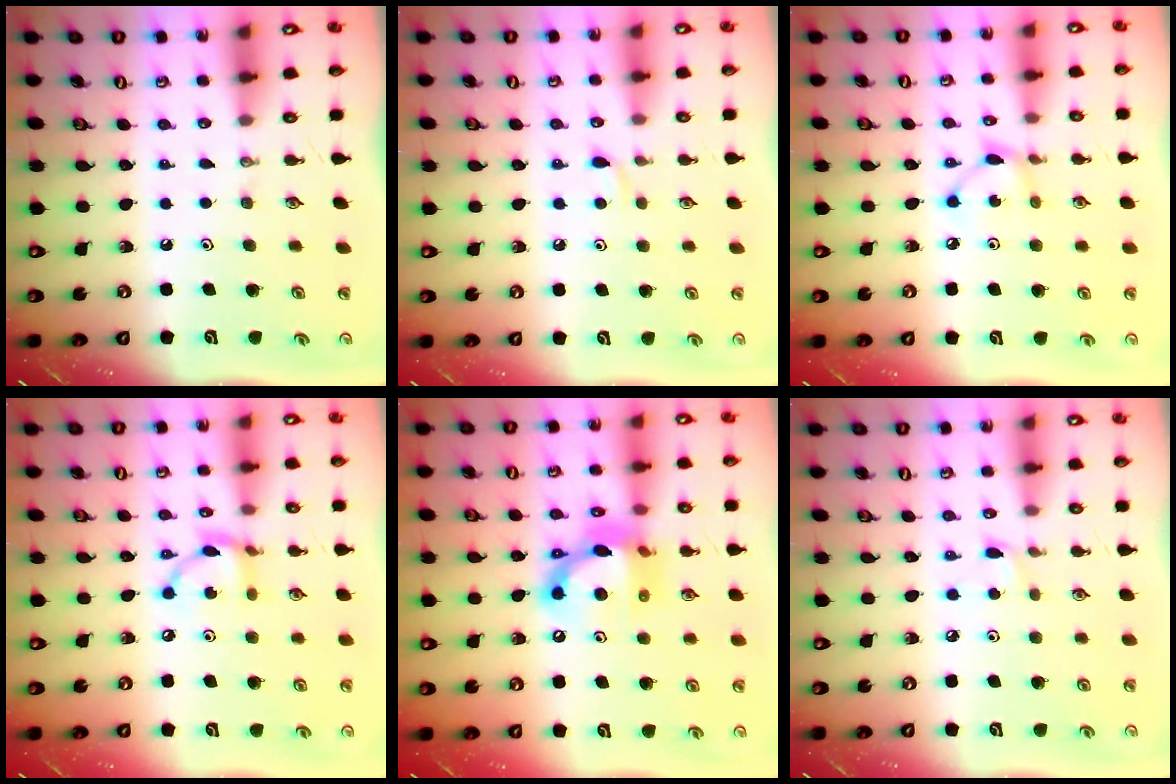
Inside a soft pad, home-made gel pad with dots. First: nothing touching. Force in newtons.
{"total": 4.2, "press": 4.2, "slide": 0.4}
{"total": 5.0, "press": 5.0, "slide": 0.2}
{"total": 9.0, "press": 9.0, "slide": 0.3}
{"total": 13.4, "press": 13.4, "slide": 0.9}
{"total": 3.1, "press": 3.1, "slide": 0.4}